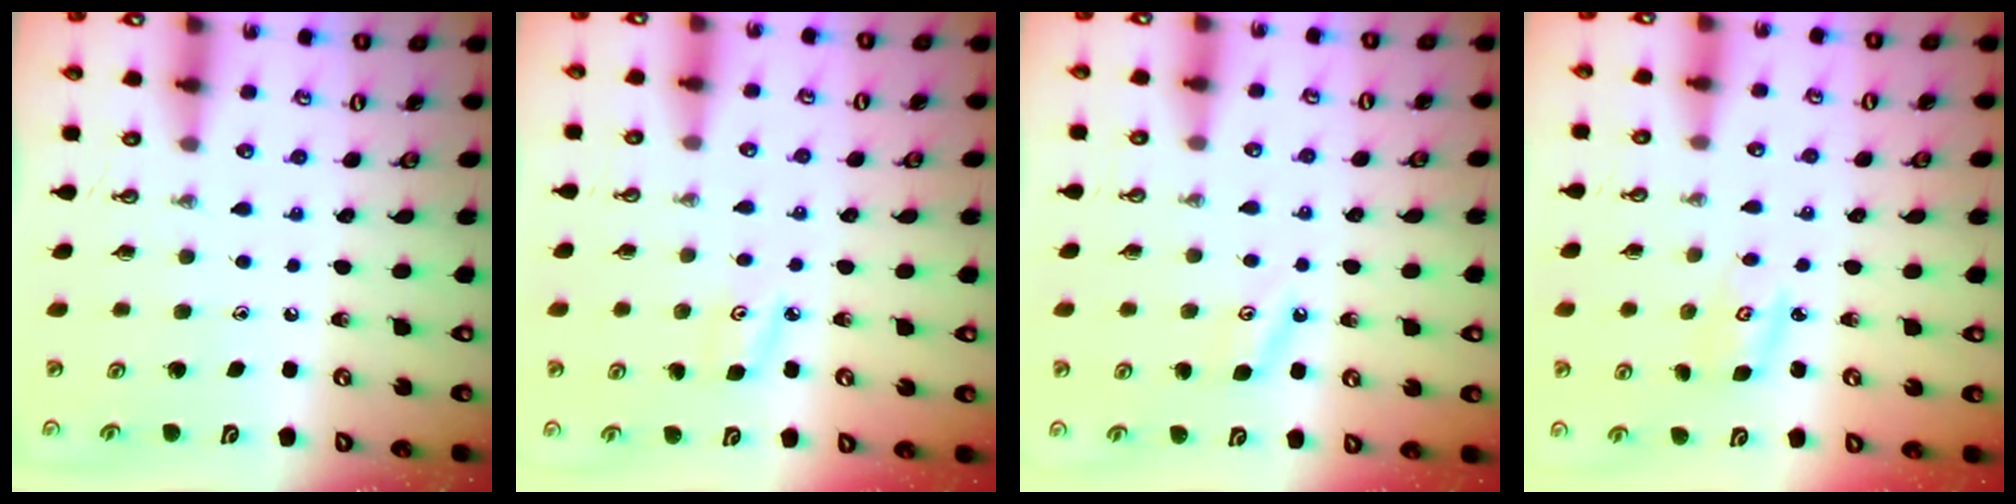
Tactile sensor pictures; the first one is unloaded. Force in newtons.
{"total": 4.4, "press": 4.4, "slide": 0.3}
{"total": 3.4, "press": 3.4, "slide": 0.6}
{"total": 2.6, "press": 2.6, "slide": 0.3}